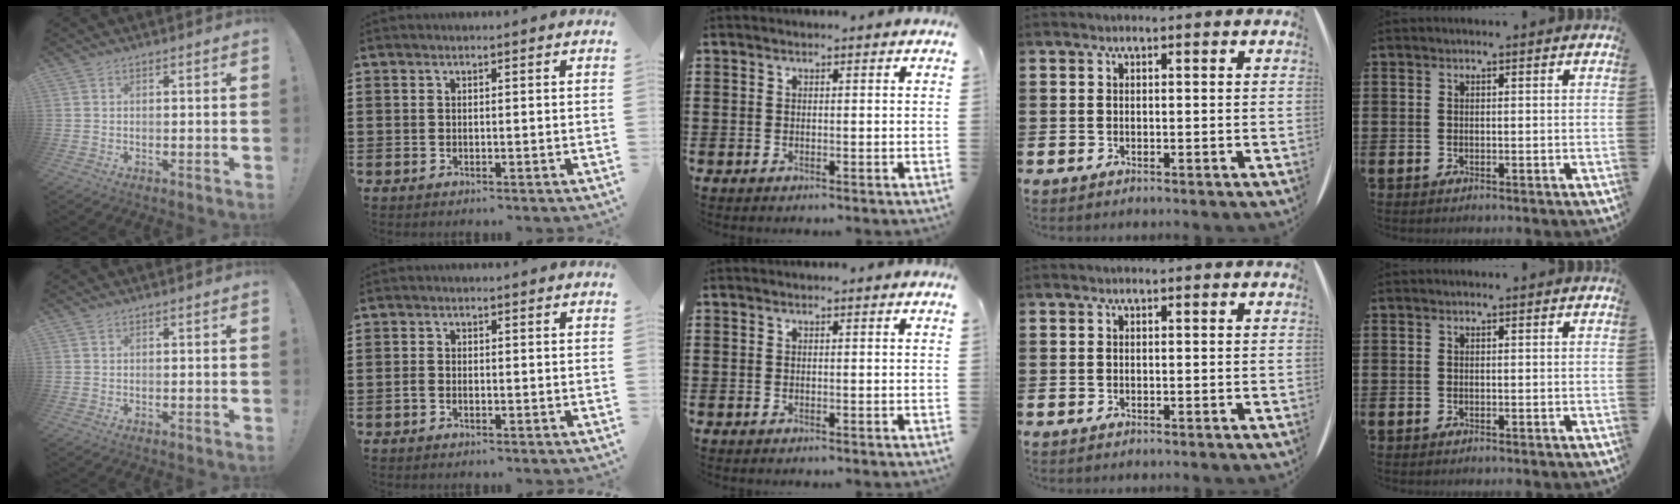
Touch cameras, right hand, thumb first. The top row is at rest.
{"index": {"total": 1.3, "force": [-0.5, 0.6, 1.0], "torque": [-0.027, -0.003, -0.013]}}